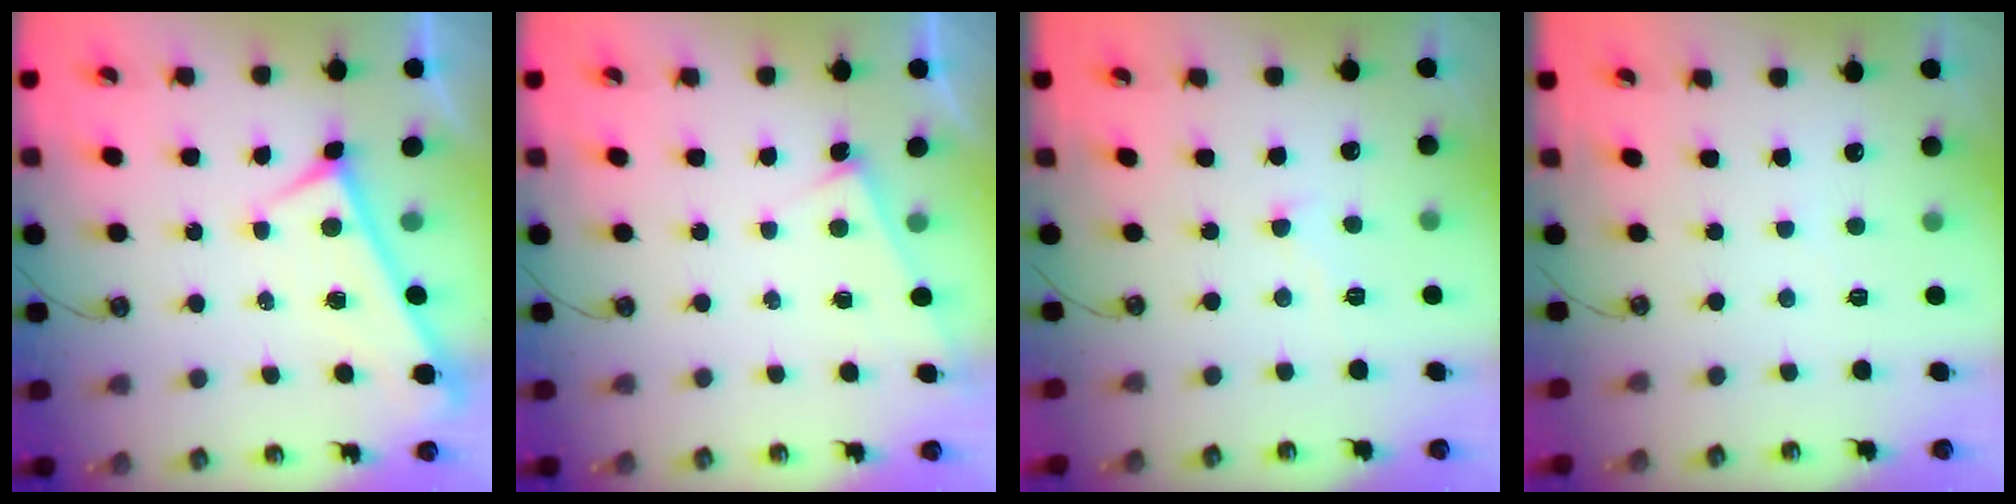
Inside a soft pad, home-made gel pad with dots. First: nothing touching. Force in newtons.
{"total": 5.0, "press": 5.0, "slide": 0.3}
{"total": 2.3, "press": 2.2, "slide": 0.5}
{"total": 3.0, "press": 3.0, "slide": 0.2}